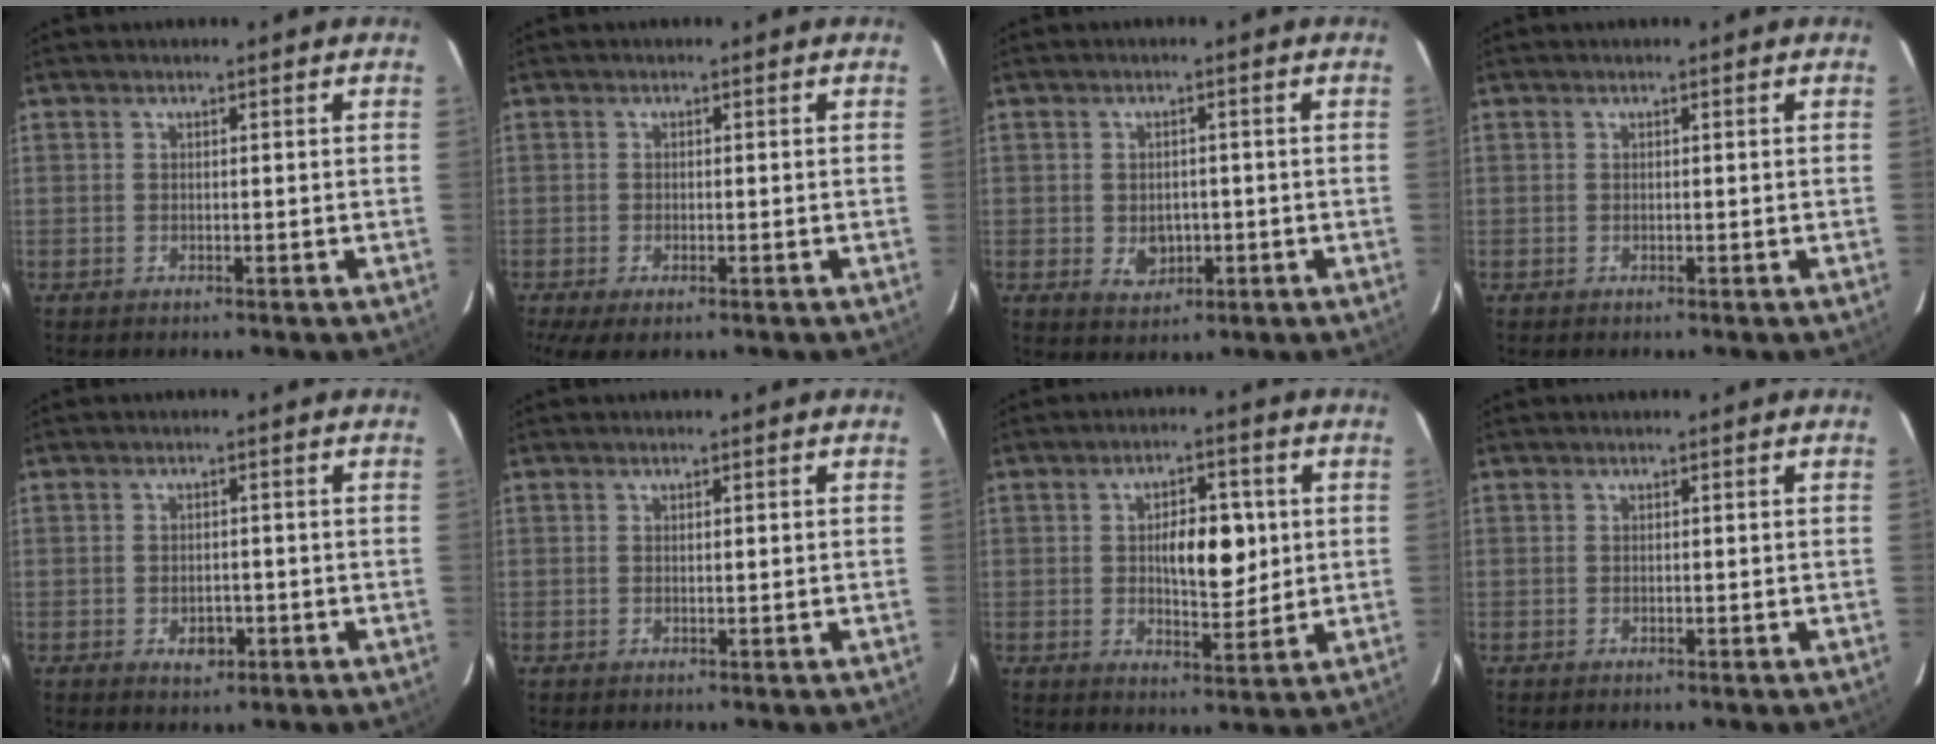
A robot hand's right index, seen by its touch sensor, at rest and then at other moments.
{"total": 5.5, "force": [-3.6, 1.8, 3.8], "torque": [-0.064, -0.016, -0.057]}
{"total": 3.7, "force": [-0.7, 2.8, 2.3], "torque": [-0.033, 0.001, -0.001]}
{"total": 0.0}
{"total": 2.8, "force": [-1.1, 1.9, 1.9], "torque": [-0.026, 0.003, -0.008]}
{"total": 0.6, "force": [0.1, 0.0, 0.6], "torque": [-0.010, 0.000, 0.003]}
{"total": 8.1, "force": [1.0, 3.4, 7.3], "torque": [-0.115, 0.007, 0.022]}
{"total": 0.0}